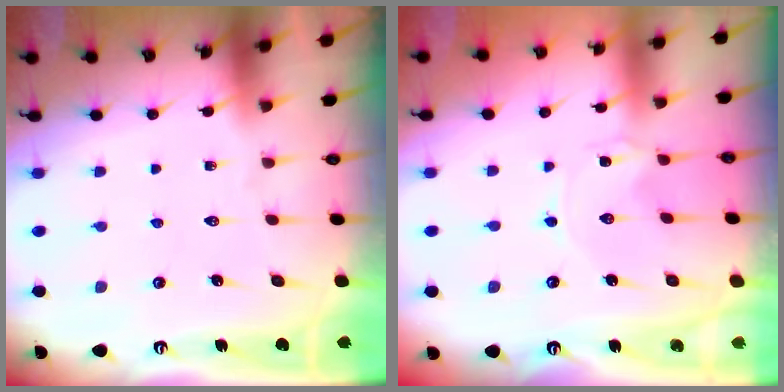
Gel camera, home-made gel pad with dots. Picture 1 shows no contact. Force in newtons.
{"total": 0.0}